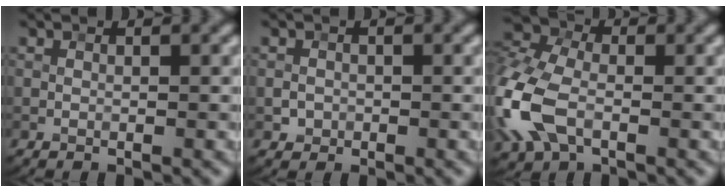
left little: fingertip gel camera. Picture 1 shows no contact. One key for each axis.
{"total": 1.0, "fx": -0.2, "fy": 1.0, "fz": 0.1, "tx": 0.004, "ty": -0.002, "tz": -0.003}
{"total": 9.3, "fx": -2.5, "fy": 5.9, "fz": 6.8, "tx": -0.185, "ty": 0.003, "tz": -0.066}